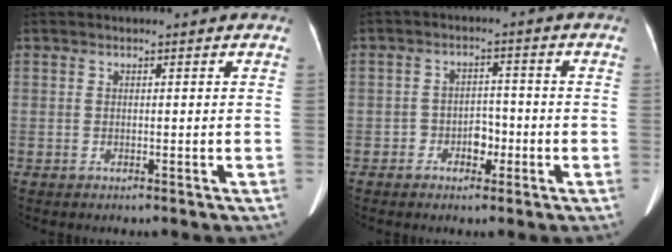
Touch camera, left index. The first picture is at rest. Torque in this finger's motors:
{"motor_torque": [0.21, 0.21, 0.04, 0.00]}